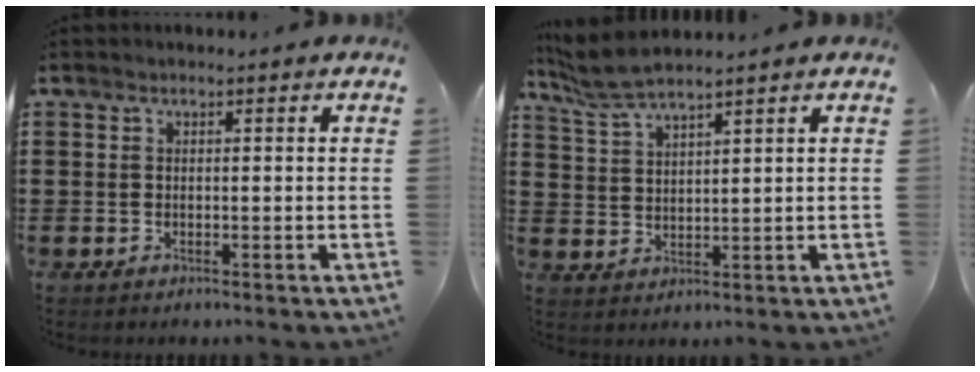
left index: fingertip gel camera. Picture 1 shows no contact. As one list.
[{"total": 4.8, "force": [4.2, 0.4, 2.3], "torque": [-0.057, -0.009, 0.078]}]